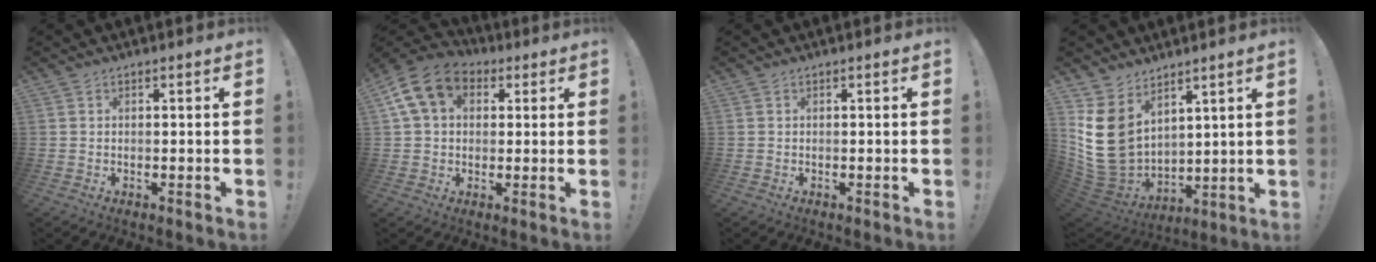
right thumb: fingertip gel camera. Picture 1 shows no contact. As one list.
[{"total": 13.1, "force": [4.5, 9.5, 7.7], "torque": [-0.121, 0.000, 0.094]}, {"total": 0.0}, {"total": 16.1, "force": [5.5, 11.9, 9.3], "torque": [-0.199, -0.043, 0.115]}]